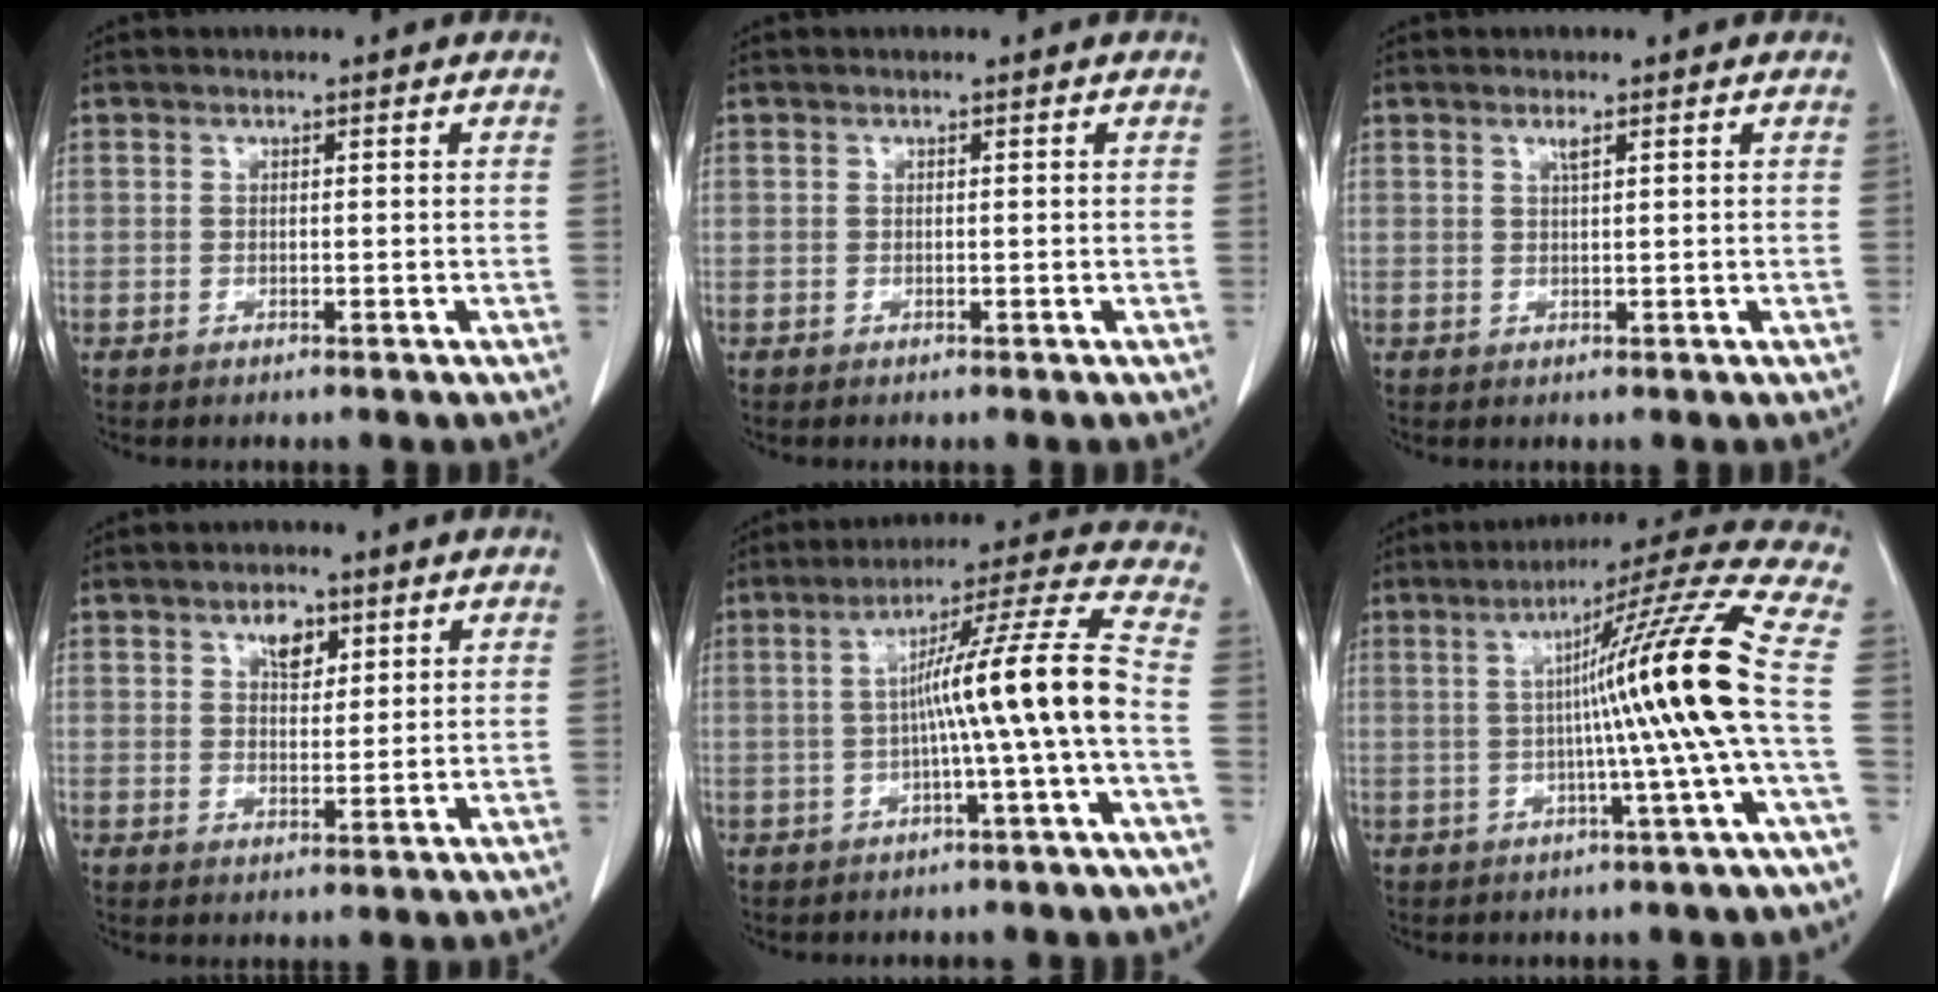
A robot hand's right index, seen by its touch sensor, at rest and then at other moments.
{"total": 0.0}
{"total": 1.1, "force": [0.6, 0.0, 0.9], "torque": [-0.018, -0.001, 0.013]}
{"total": 3.8, "force": [2.0, 2.1, 2.4], "torque": [-0.038, 0.002, 0.035]}
{"total": 11.6, "force": [-2.0, -1.6, 11.3], "torque": [-0.176, 0.025, -0.032]}
{"total": 14.7, "force": [-0.5, -2.9, 14.5], "torque": [-0.200, 0.010, -0.009]}